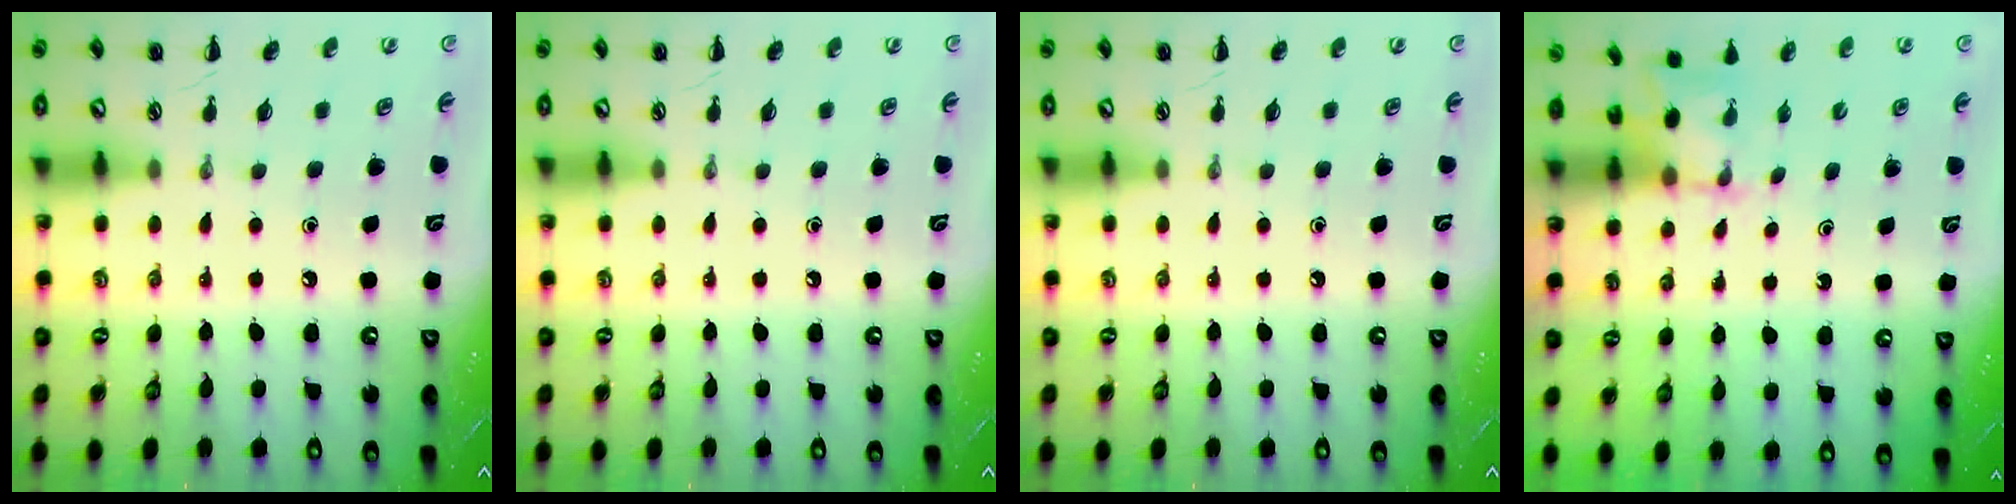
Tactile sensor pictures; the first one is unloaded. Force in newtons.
{"total": 0.0}
{"total": 0.0}
{"total": 1.7, "press": 1.6, "slide": 0.6}